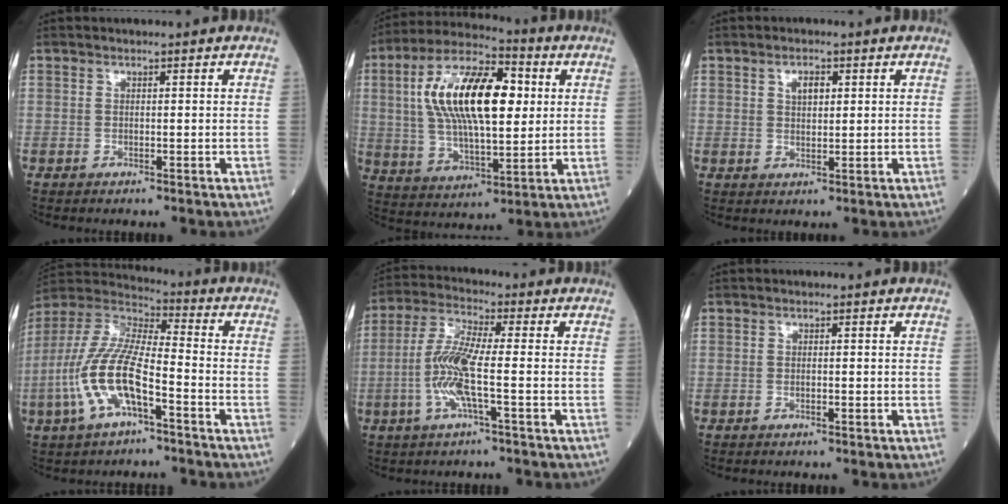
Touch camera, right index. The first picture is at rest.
{"total": 18.3, "force": [3.6, 6.9, 16.6], "torque": [-0.321, 0.025, 0.061]}
{"total": 2.7, "force": [1.1, 1.3, 2.1], "torque": [-0.037, 0.001, 0.019]}
{"total": 14.0, "force": [-5.1, 4.3, 12.3], "torque": [-0.276, 0.003, -0.097]}
{"total": 8.4, "force": [-1.8, 0.6, 8.2], "torque": [-0.176, 0.005, -0.040]}
{"total": 0.5, "force": [-0.1, 0.2, 0.5], "torque": [-0.011, 0.001, 0.002]}